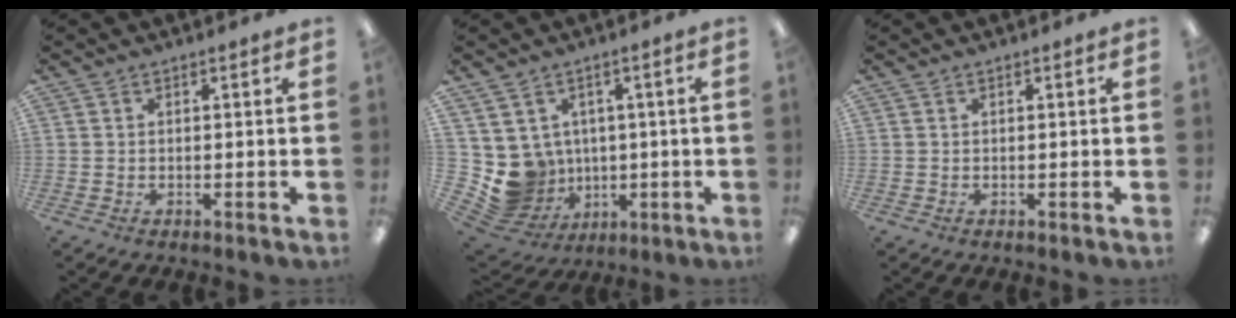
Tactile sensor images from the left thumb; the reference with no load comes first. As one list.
[{"total": 9.0, "force": [0.5, 8.8, 1.7], "torque": [-0.083, -0.015, 0.023]}, {"total": 0.0}]